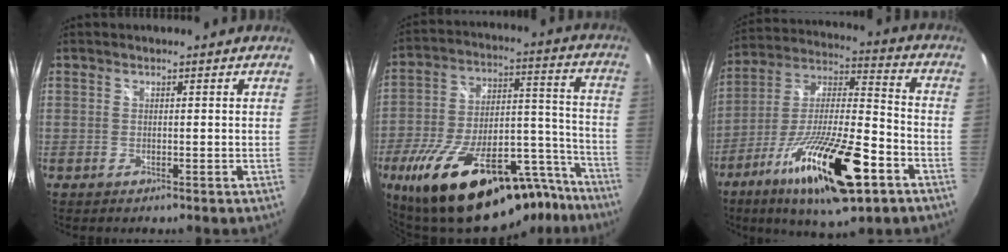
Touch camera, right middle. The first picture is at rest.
{"total": 30.0, "force": [-22.0, 11.0, 17.3], "torque": [-0.272, 0.008, -0.312]}
{"total": 22.7, "force": [-11.6, 5.8, 18.6], "torque": [-0.337, -0.035, -0.200]}